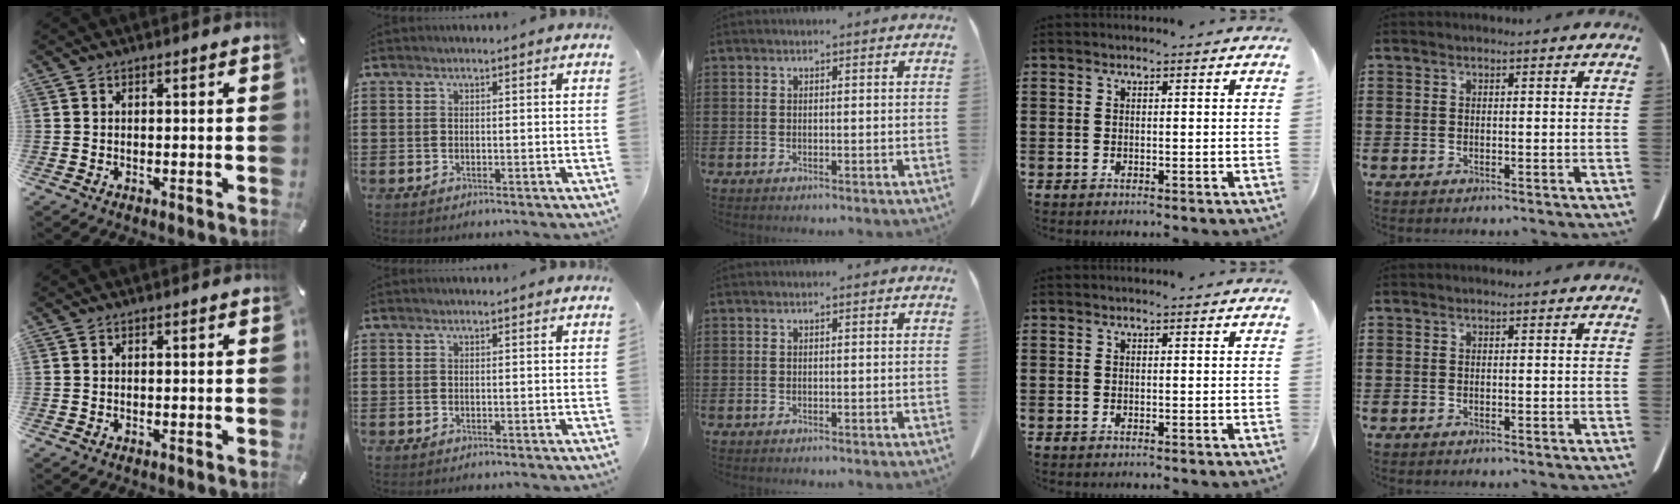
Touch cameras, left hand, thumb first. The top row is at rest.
{}